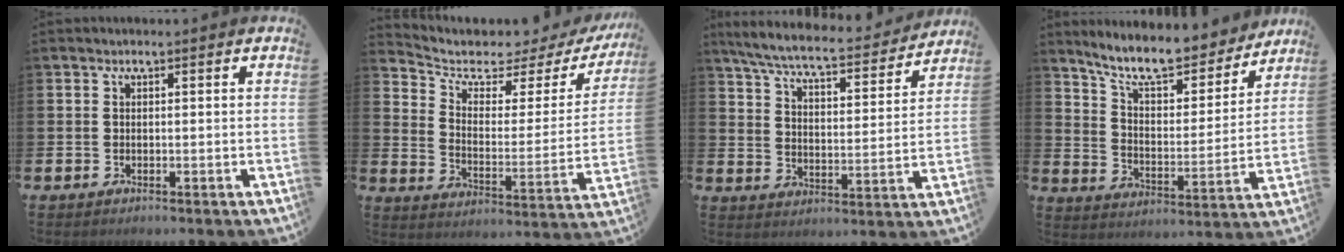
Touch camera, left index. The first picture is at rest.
{"total": 4.4, "force": [3.7, 2.0, 1.4], "torque": [-0.057, -0.034, 0.053]}
{"total": 7.3, "force": [6.6, 0.8, 3.0], "torque": [-0.087, -0.045, 0.111]}
{"total": 10.3, "force": [9.3, 2.3, 3.7], "torque": [-0.097, -0.067, 0.161]}